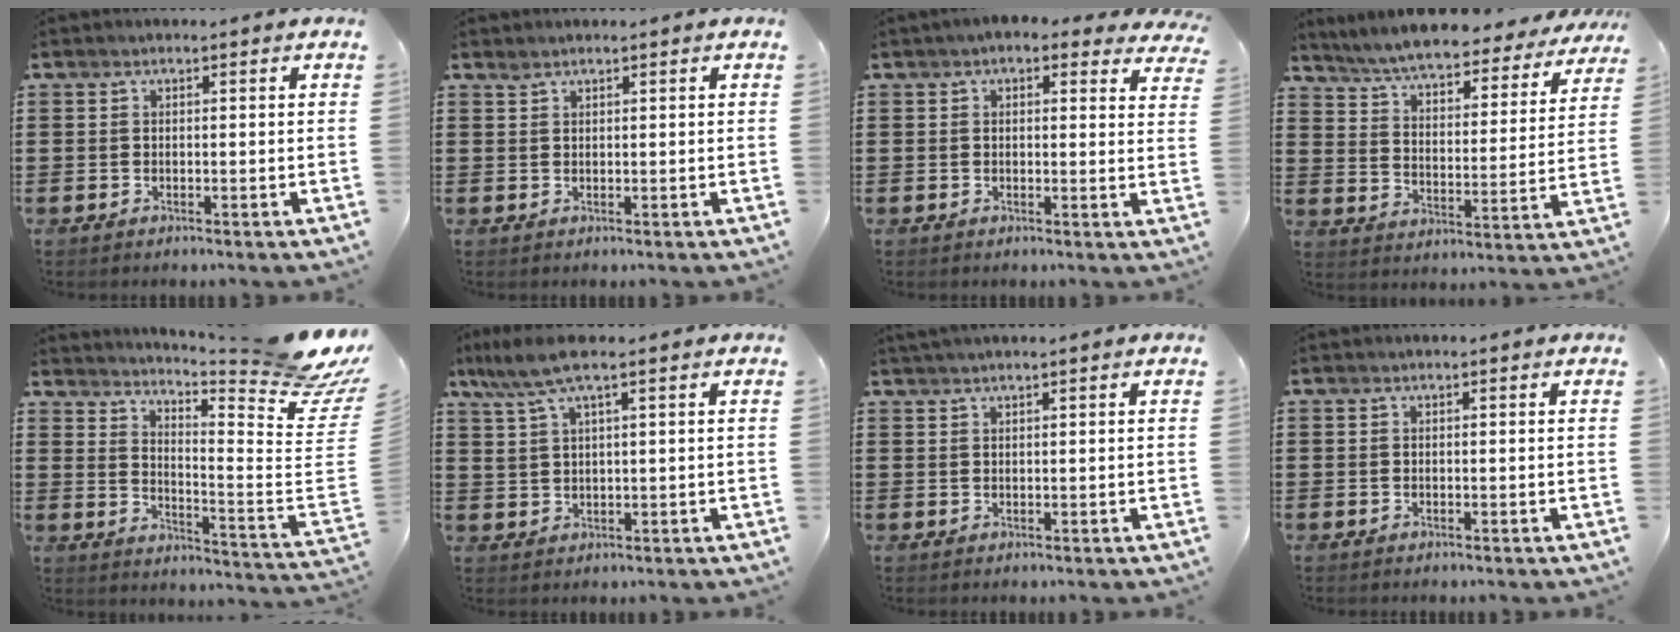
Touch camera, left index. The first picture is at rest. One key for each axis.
{"total": 0.8, "fx": 0.7, "fy": 0.2, "fz": 0.3, "tx": -0.006, "ty": 0.001, "tz": 0.014}
{"total": 2.7, "fx": 1.9, "fy": 1.5, "fz": 1.1, "tx": -0.023, "ty": -0.001, "tz": 0.031}
{"total": 6.4, "fx": 6.1, "fy": 0.2, "fz": 1.9, "tx": -0.065, "ty": -0.042, "tz": 0.105}
{"total": 8.9, "fx": 7.2, "fy": 0.4, "fz": 5.1, "tx": -0.086, "ty": -0.078, "tz": 0.116}
{"total": 5.7, "fx": 3.4, "fy": 0.9, "fz": 4.5, "tx": -0.109, "ty": -0.001, "tz": 0.056}
{"total": 1.2, "fx": 1.0, "fy": -0.1, "fz": 0.7, "tx": -0.013, "ty": -0.001, "tz": 0.019}
{"total": 0.0}